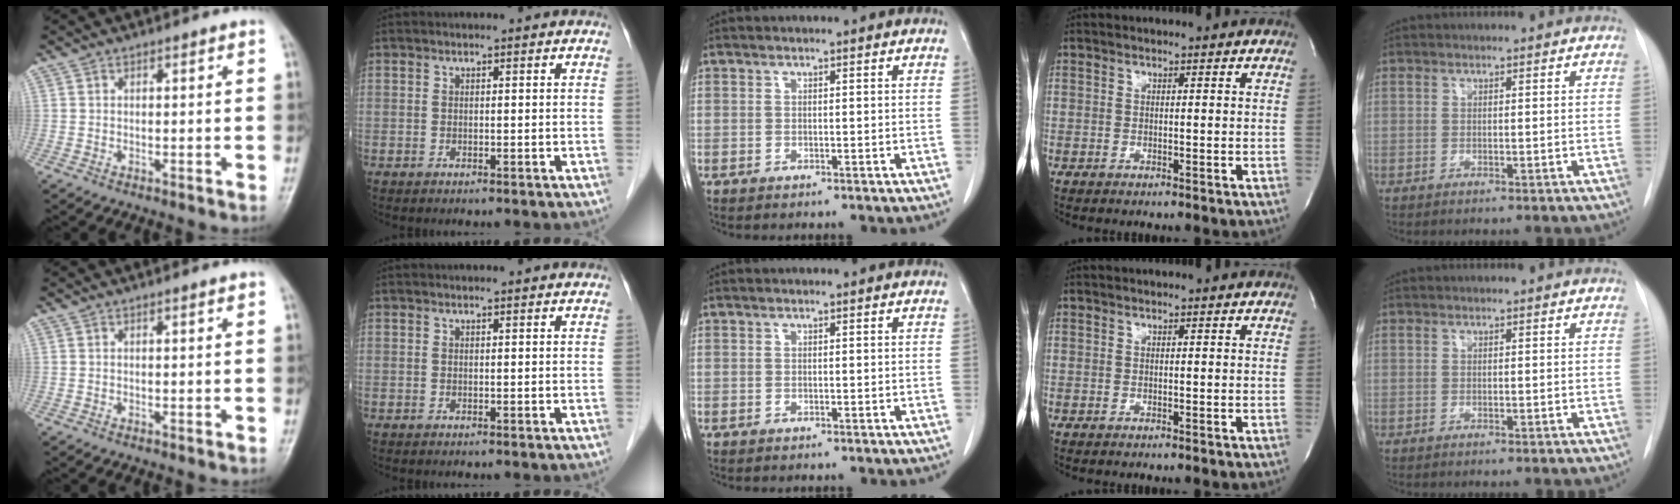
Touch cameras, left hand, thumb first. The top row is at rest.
{"thumb": {"total": 0.8, "force": [0.4, 0.0, 0.6], "torque": [-0.010, 0.001, 0.005]}, "index": {"total": 1.7, "force": [1.7, 0.1, 0.3], "torque": [-0.010, 0.010, 0.018]}}